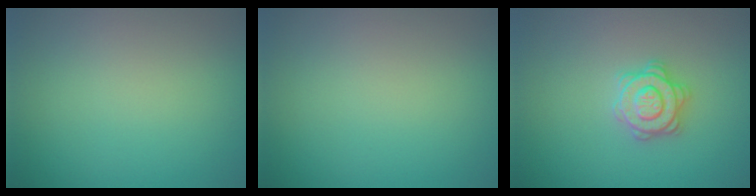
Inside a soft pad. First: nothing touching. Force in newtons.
{"total": 0.0}
{"total": 2.9, "press": 2.8, "slide": 0.6}